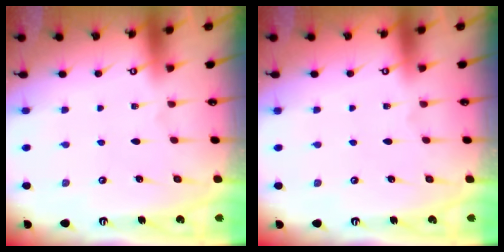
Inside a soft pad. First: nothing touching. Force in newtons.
{"total": 0.0}